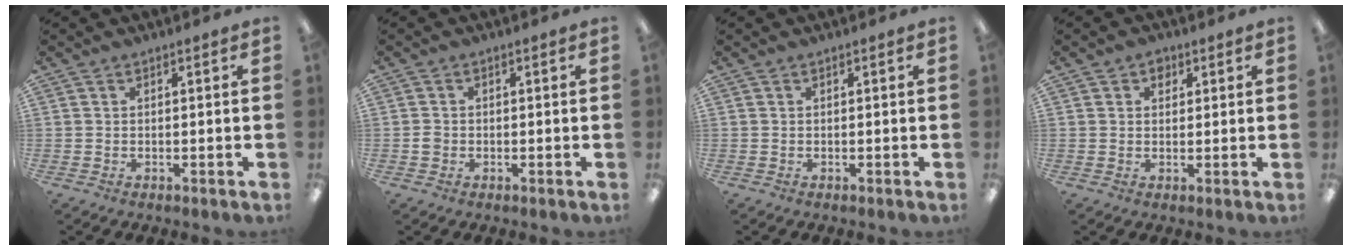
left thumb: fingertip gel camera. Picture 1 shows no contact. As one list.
[{"total": 1.5, "force": [-0.3, 1.3, 0.5], "torque": [-0.008, 0.004, -0.008]}, {"total": 0.0}, {"total": 2.7, "force": [1.6, 2.1, 0.8], "torque": [-0.003, -0.001, 0.025]}]